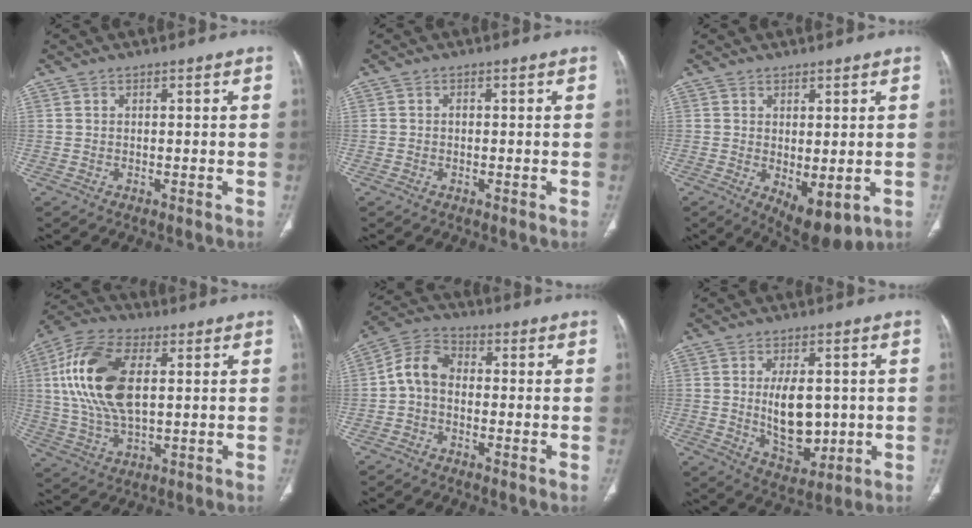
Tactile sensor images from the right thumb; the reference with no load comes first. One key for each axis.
{"total": 0.7, "fx": -0.1, "fy": 0.5, "fz": 0.4, "tx": -0.003, "ty": 0.003, "tz": -0.005}
{"total": 7.7, "fx": -1.3, "fy": 3.5, "fz": 6.8, "tx": -0.087, "ty": -0.015, "tz": -0.002}
{"total": 17.9, "fx": 3.3, "fy": 9.5, "fz": 14.8, "tx": -0.304, "ty": 0.009, "tz": 0.060}
{"total": 7.0, "fx": -0.7, "fy": 5.0, "fz": 4.8, "tx": -0.079, "ty": 0.025, "tz": -0.028}
{"total": 11.0, "fx": 0.2, "fy": 6.3, "fz": 9.0, "tx": -0.119, "ty": -0.013, "tz": 0.022}